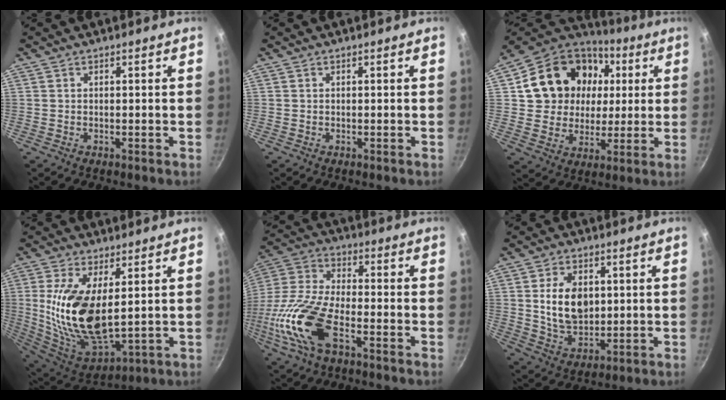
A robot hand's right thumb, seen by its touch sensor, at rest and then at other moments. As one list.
[{"total": 0.0}, {"total": 20.3, "force": [5.0, 16.8, 10.4], "torque": [-0.171, 0.017, 0.087]}, {"total": 17.5, "force": [2.8, 8.2, 15.1], "torque": [-0.294, -0.034, 0.066]}, {"total": 17.2, "force": [-6.6, 7.6, 14.0], "torque": [-0.293, 0.022, -0.143]}, {"total": 10.4, "force": [1.7, 7.1, 7.5], "torque": [-0.114, -0.017, 0.038]}]